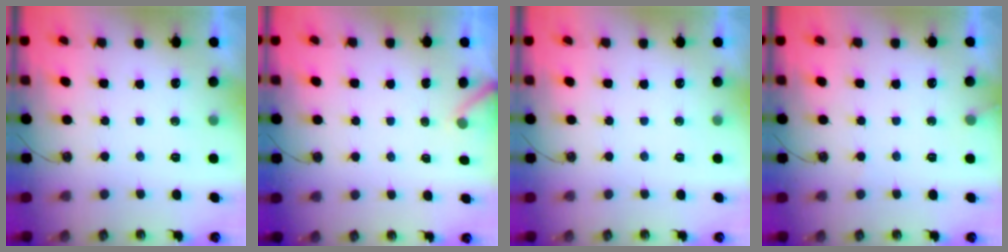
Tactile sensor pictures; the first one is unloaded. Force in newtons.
{"total": 3.0, "press": 3.0, "slide": 0.2}
{"total": 0.0}
{"total": 5.5, "press": 5.5, "slide": 0.5}